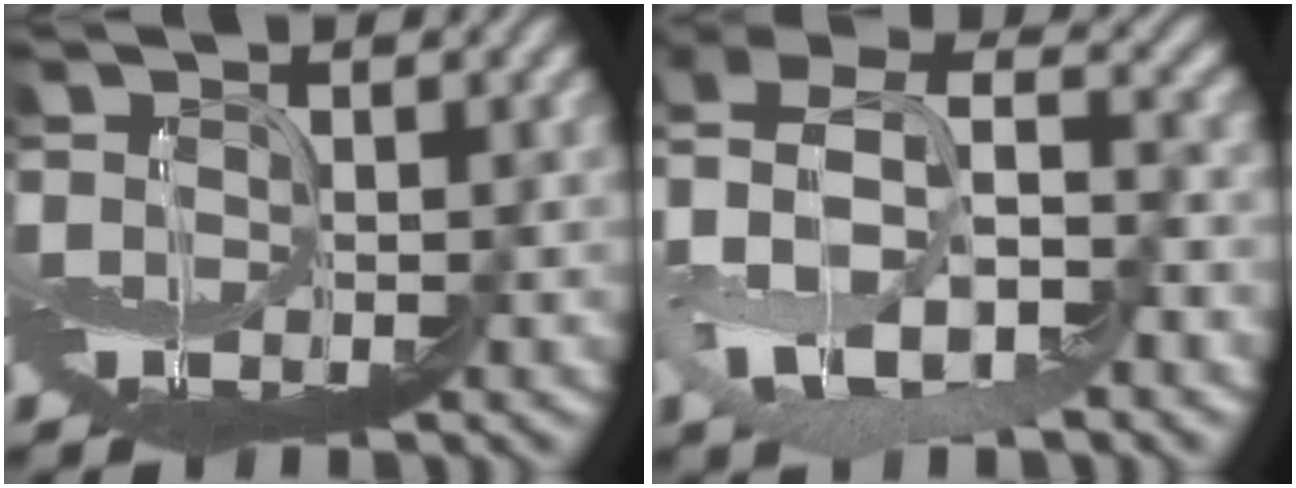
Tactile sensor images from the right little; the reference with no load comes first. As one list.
[{"total": 4.1, "force": [-0.7, 2.4, 3.3], "torque": [-0.125, 0.021, -0.013]}]